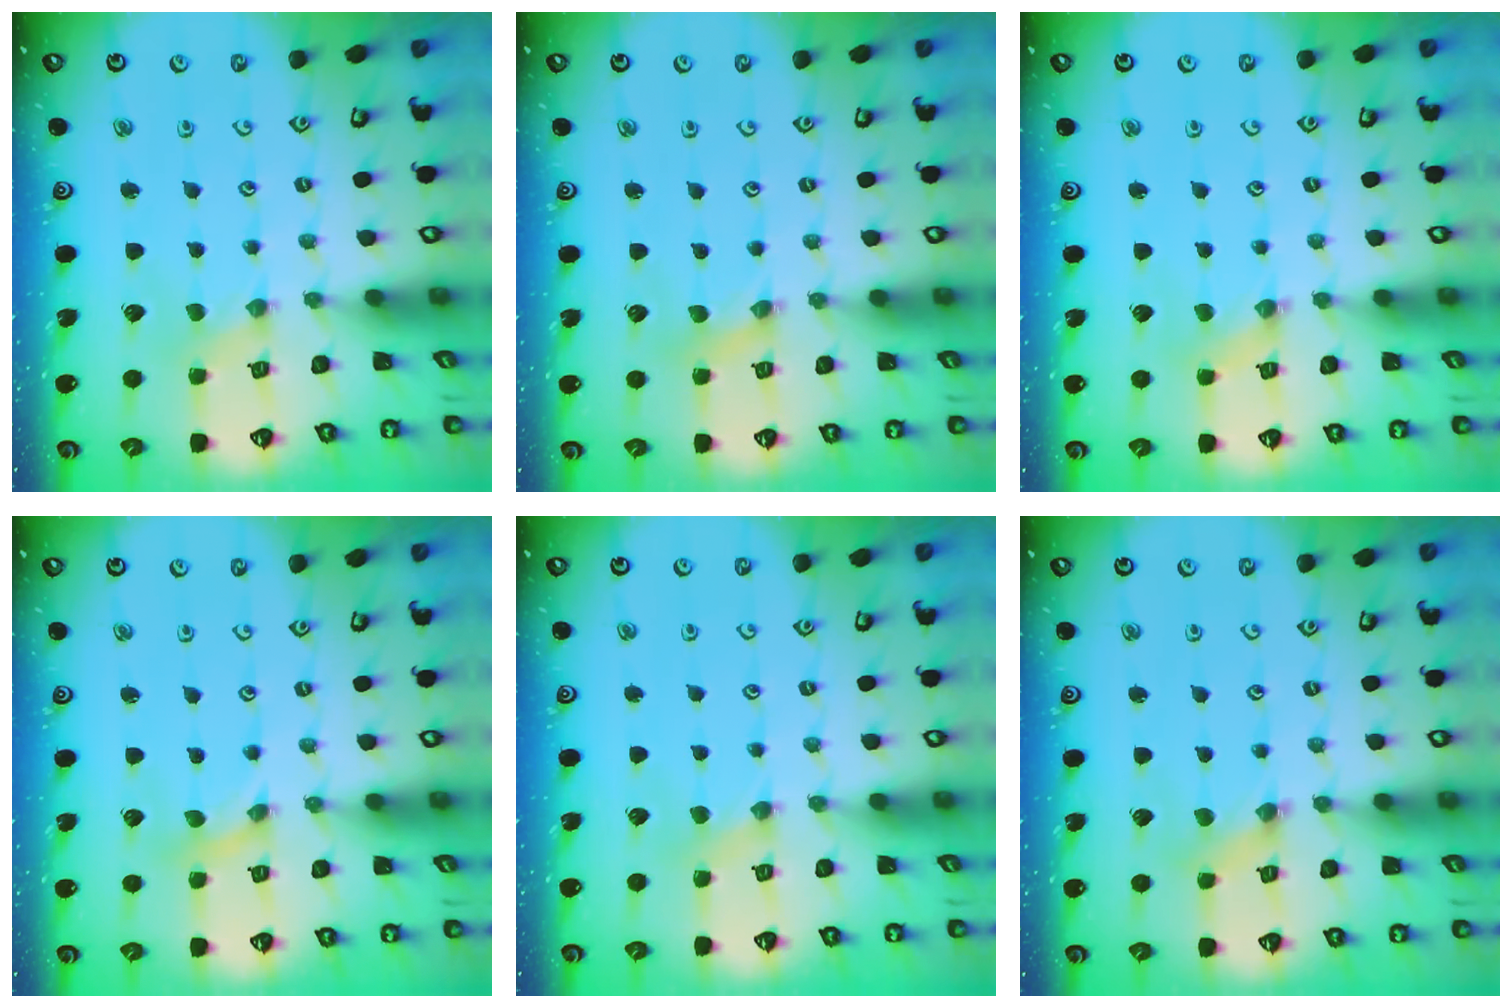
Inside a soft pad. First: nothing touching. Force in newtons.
{"total": 1.2, "press": 1.1, "slide": 0.3}
{"total": 1.5, "press": 1.4, "slide": 0.2}
{"total": 0.0}
{"total": 2.0, "press": 2.0, "slide": 0.4}
{"total": 2.1, "press": 2.1, "slide": 0.3}